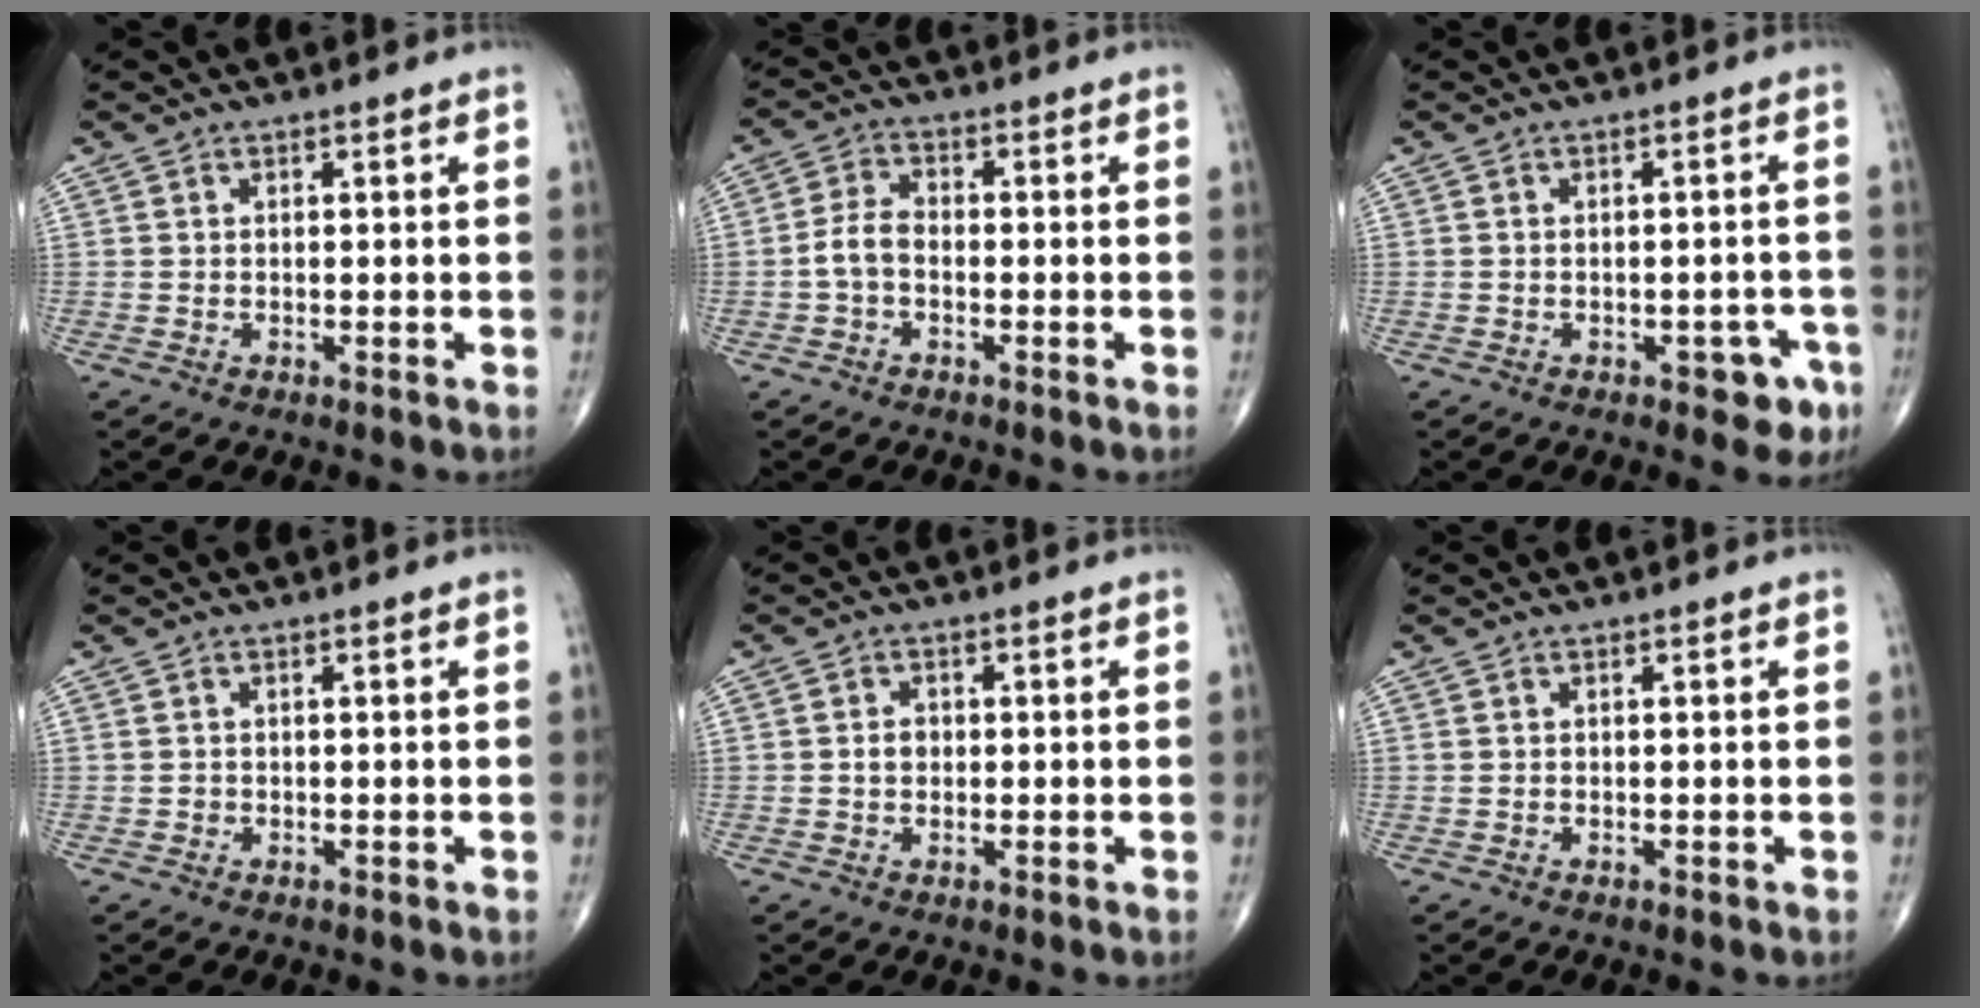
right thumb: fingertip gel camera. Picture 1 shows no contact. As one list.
[{"total": 4.2, "force": [-1.2, 2.6, 3.1], "torque": [-0.061, 0.018, -0.030]}, {"total": 4.8, "force": [-2.4, 2.6, 3.2], "torque": [-0.011, 0.014, -0.026]}, {"total": 0.6, "force": [-0.1, 0.5, 0.1], "torque": [-0.001, 0.002, -0.001]}, {"total": 2.1, "force": [0.0, 1.7, 1.2], "torque": [-0.014, 0.008, -0.001]}, {"total": 0.0}]